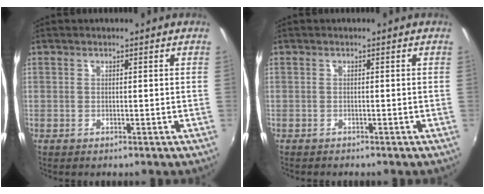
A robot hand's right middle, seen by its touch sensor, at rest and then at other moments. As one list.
[{"total": 0.7, "force": [-0.7, 0.2, 0.0], "torque": [-0.003, -0.001, -0.011]}]